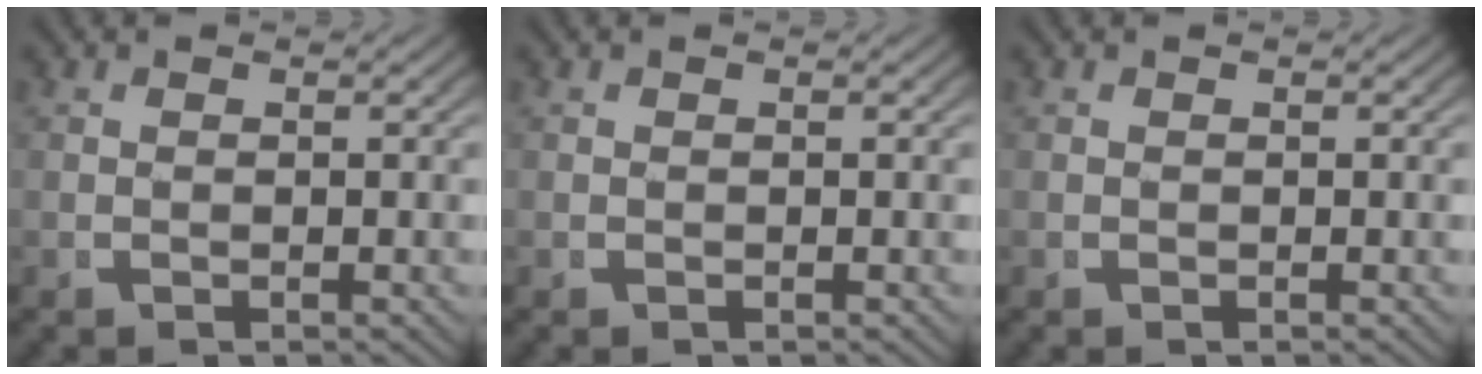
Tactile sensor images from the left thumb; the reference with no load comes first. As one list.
[{"total": 0.0}, {"total": 0.0}]